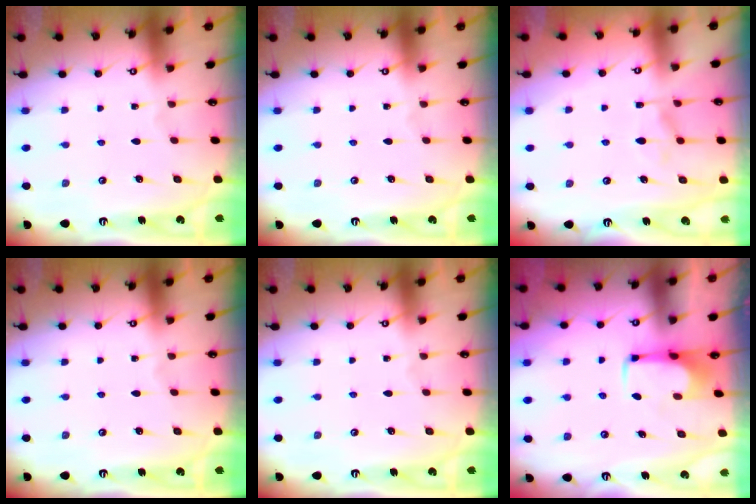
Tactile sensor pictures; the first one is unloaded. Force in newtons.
{"total": 0.0}
{"total": 1.5, "press": 0.2, "slide": 1.5}
{"total": 0.0}
{"total": 0.0}
{"total": 2.0, "press": 2.0, "slide": 0.2}